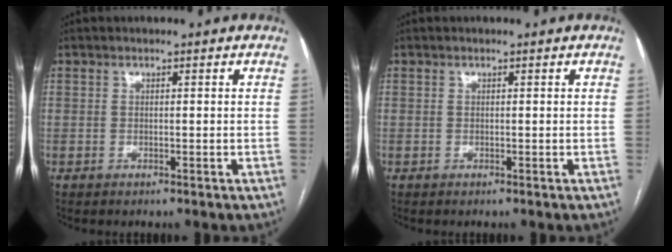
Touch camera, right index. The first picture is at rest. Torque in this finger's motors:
{"motor_torque": [0.00, 0.00, 0.00, 0.00]}